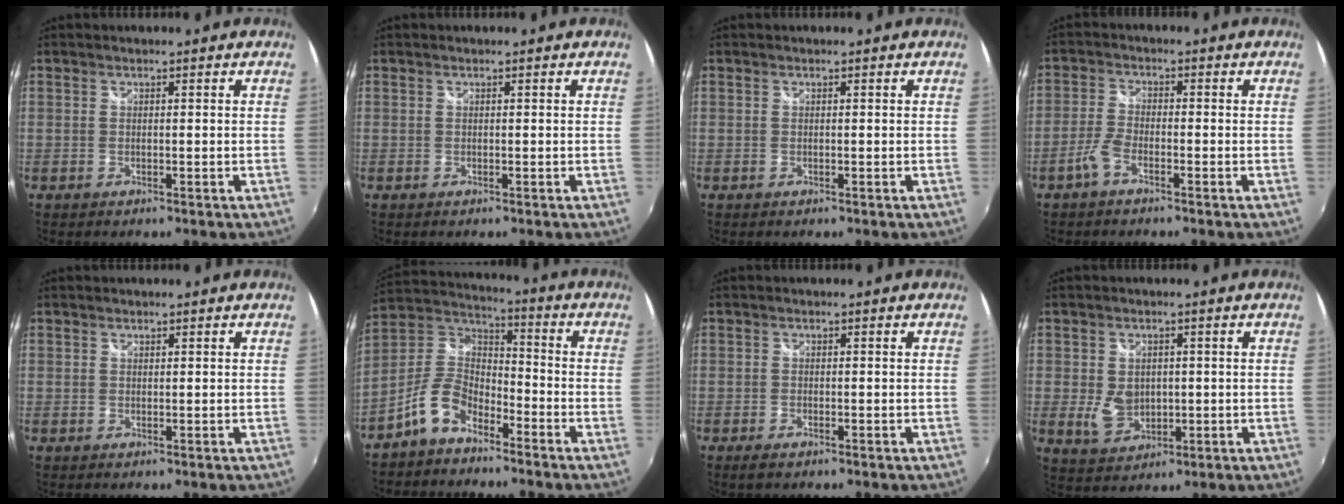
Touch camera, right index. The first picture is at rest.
{"total": 0.0}
{"total": 0.0}
{"total": 3.8, "force": [-2.5, 1.2, 2.6], "torque": [-0.069, 0.003, -0.054]}
{"total": 0.6, "force": [0.3, 0.5, -0.1], "torque": [0.004, 0.001, 0.004]}
{"total": 10.2, "force": [-6.4, 5.6, 5.6], "torque": [-0.129, 0.025, -0.129]}
{"total": 1.6, "force": [-1.2, 0.7, 0.9], "torque": [-0.019, -0.007, -0.023]}
{"total": 6.0, "force": [-0.3, 4.6, 3.8], "torque": [-0.079, -0.004, 0.002]}